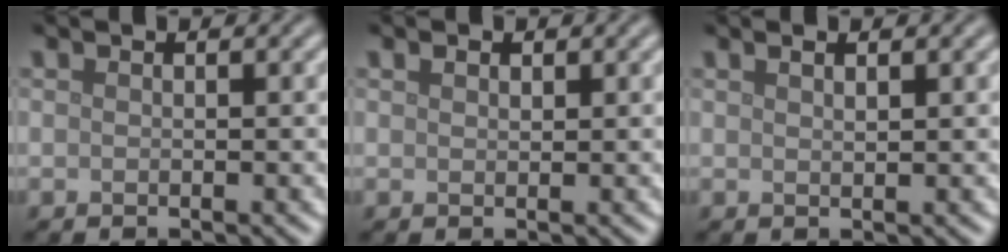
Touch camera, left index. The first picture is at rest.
{"total": 0.7, "force": [0.5, 0.4, 0.3], "torque": [-0.006, -0.001, 0.010]}
{"total": 0.9, "force": [0.6, 0.1, 0.6], "torque": [-0.011, 0.002, 0.011]}